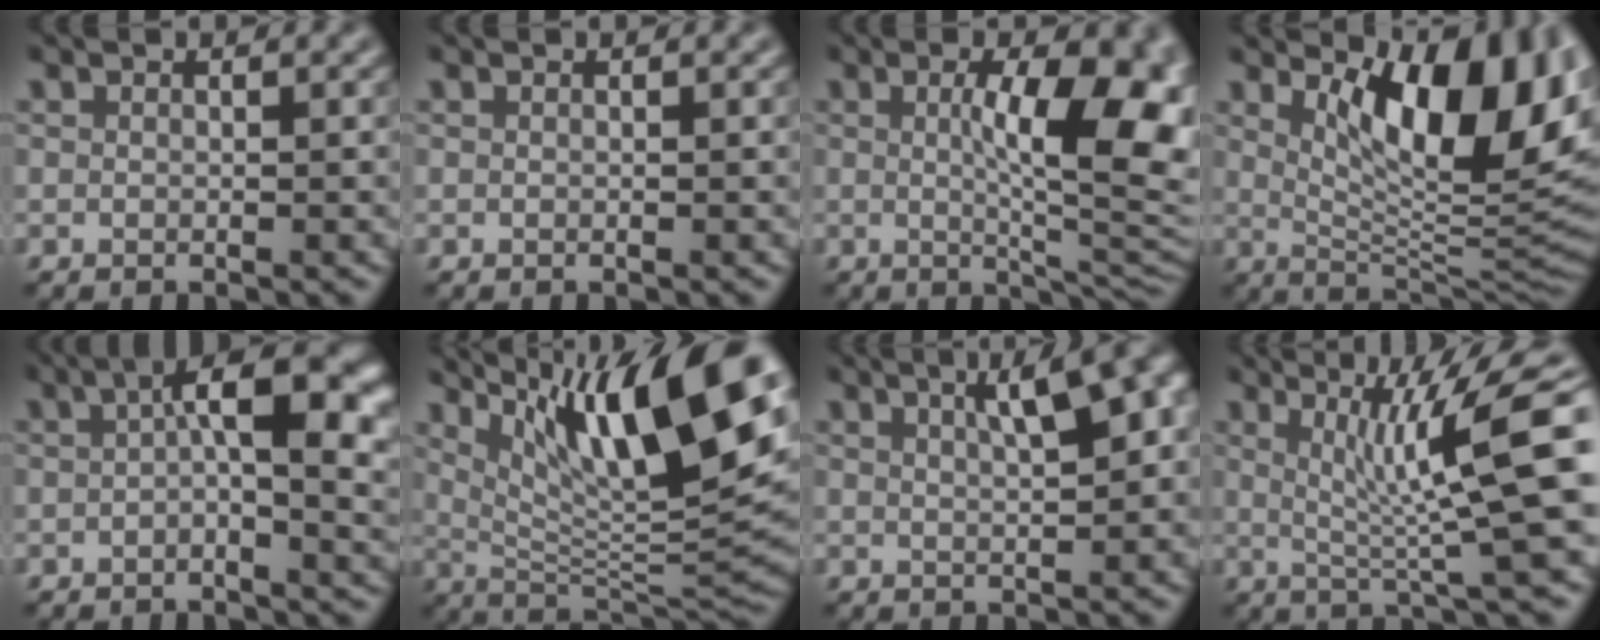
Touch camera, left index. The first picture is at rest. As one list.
[{"total": 0.0}, {"total": 11.2, "force": [1.5, 3.5, 10.5], "torque": [-0.136, -0.001, 0.028]}, {"total": 12.0, "force": [4.0, 4.9, 10.2], "torque": [-0.132, -0.009, 0.068]}, {"total": 7.3, "force": [0.9, 2.2, 6.9], "torque": [-0.100, 0.011, 0.004]}, {"total": 13.9, "force": [6.4, 3.6, 11.8], "torque": [-0.187, 0.008, 0.115]}, {"total": 7.7, "force": [3.1, 2.5, 6.6], "torque": [-0.050, 0.030, 0.030]}, {"total": 9.0, "force": [2.1, 1.5, 8.6], "torque": [-0.120, 0.002, 0.035]}]